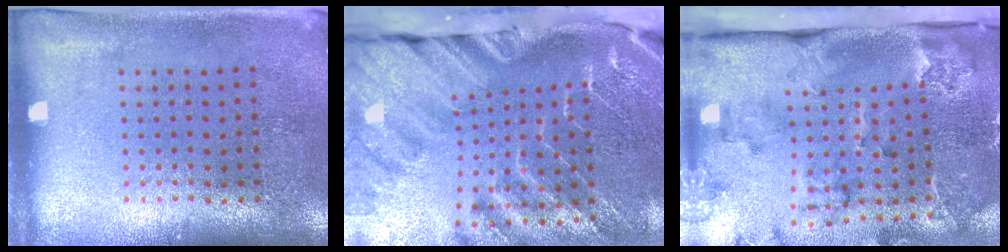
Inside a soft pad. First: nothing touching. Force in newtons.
{"total": 4.6, "press": 3.4, "slide": 3.1}
{"total": 2.8, "press": 2.4, "slide": 1.5}